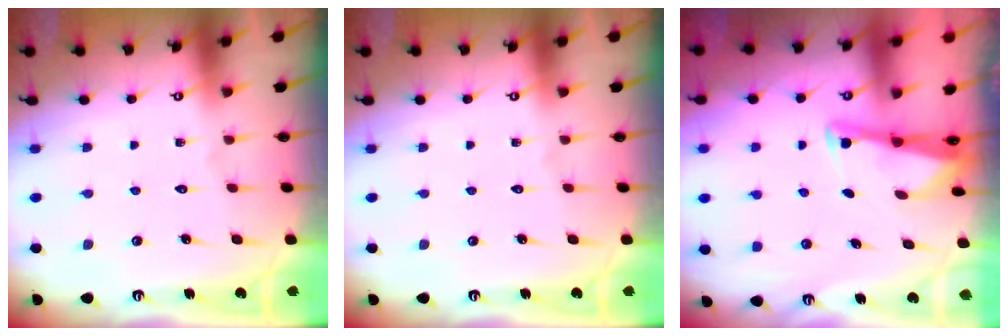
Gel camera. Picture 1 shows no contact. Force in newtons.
{"total": 0.0}
{"total": 2.5, "press": 2.5, "slide": 0.1}